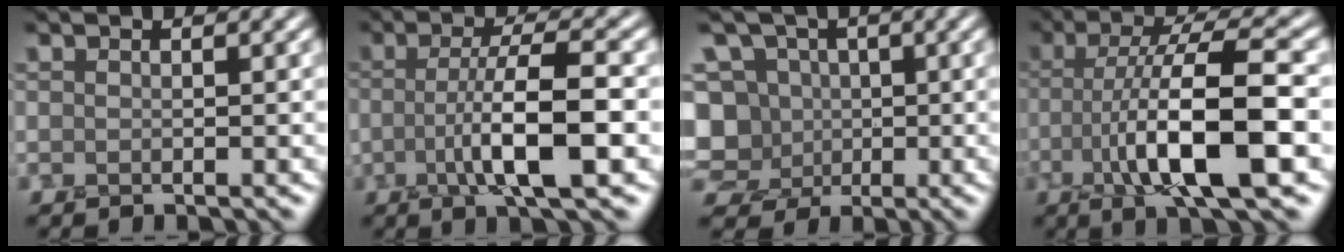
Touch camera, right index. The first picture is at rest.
{"total": 6.2, "force": [-1.1, 1.2, 6.0], "torque": [-0.104, 0.009, -0.019]}
{"total": 9.2, "force": [1.1, 8.5, 3.3], "torque": [-0.085, 0.049, -0.019]}
{"total": 9.4, "force": [-2.1, 2.4, 8.9], "torque": [-0.154, 0.017, -0.036]}